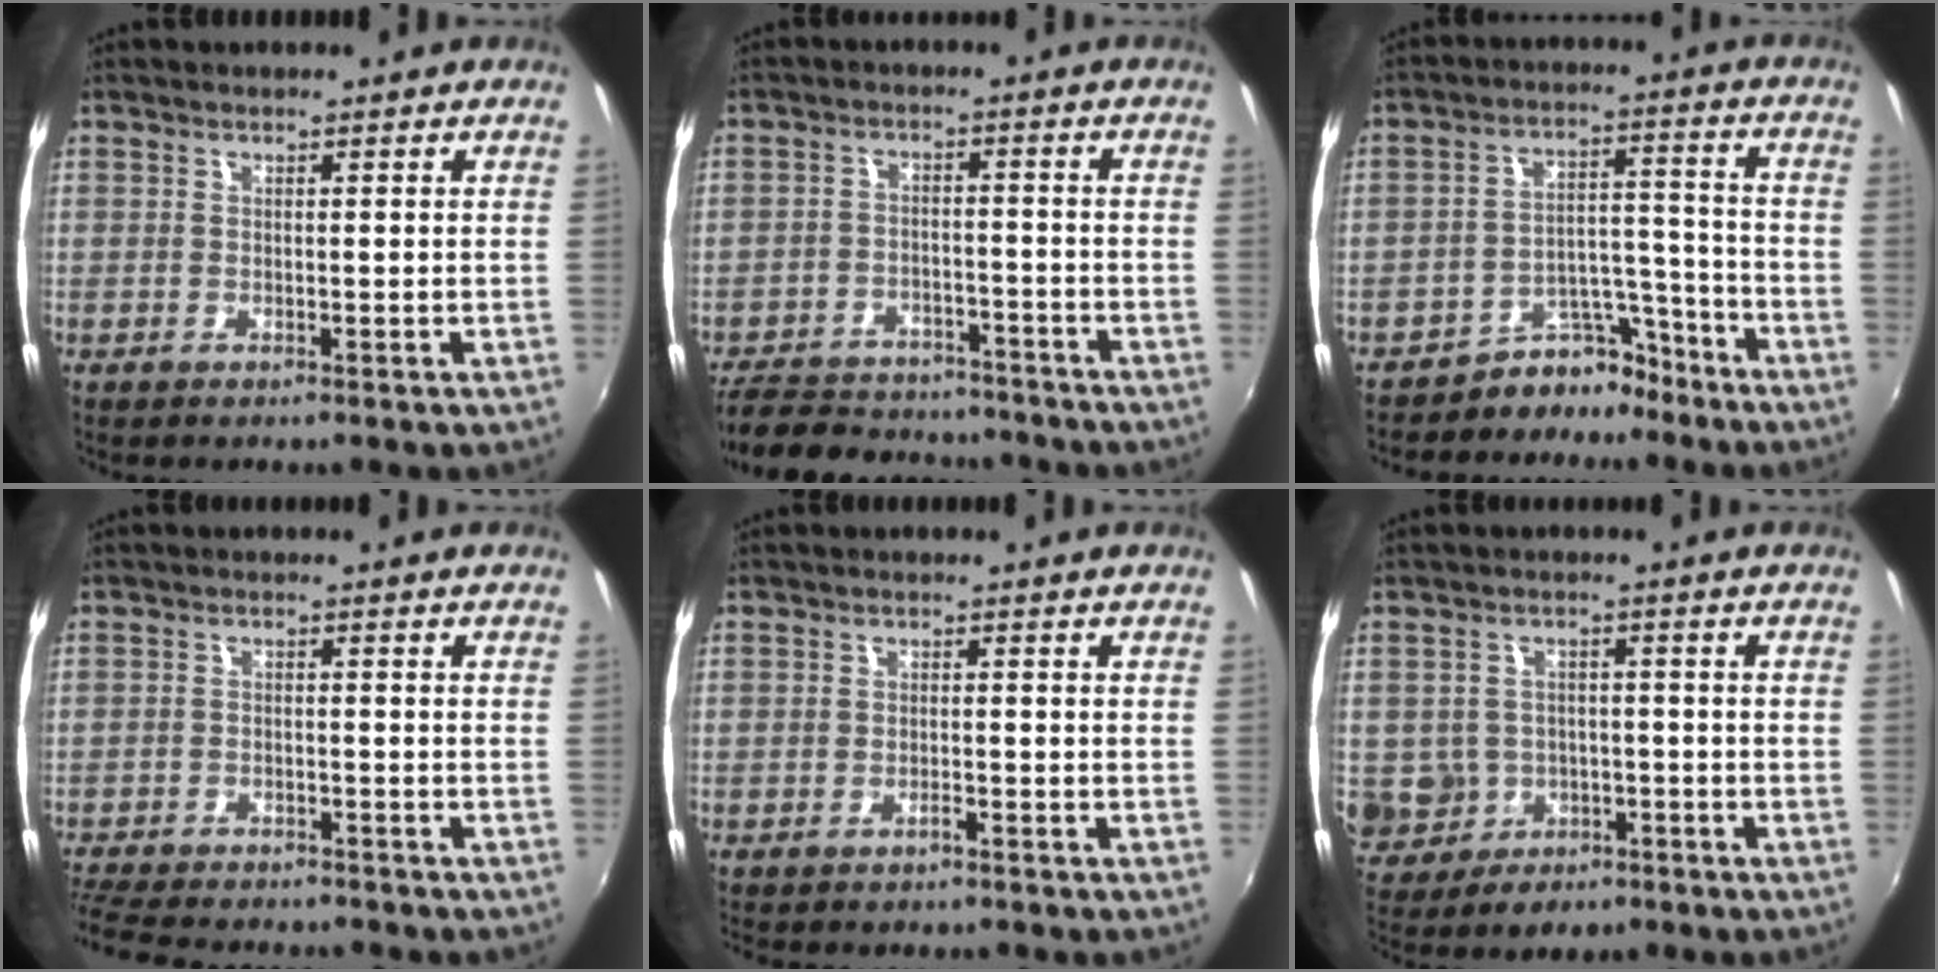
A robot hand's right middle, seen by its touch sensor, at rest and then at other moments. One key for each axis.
{"total": 15.3, "fx": -12.7, "fy": 6.7, "fz": 5.1, "tx": -0.132, "ty": 0.022, "tz": -0.175}
{"total": 7.7, "fx": -6.7, "fy": 3.7, "fz": 1.1, "tx": -0.005, "ty": 0.044, "tz": -0.099}
{"total": 12.0, "fx": -10.7, "fy": 3.1, "fz": 4.5, "tx": -0.119, "ty": -0.015, "tz": -0.171}
{"total": 1.4, "fx": -1.3, "fy": 0.3, "fz": 0.5, "tx": -0.014, "ty": 0.002, "tz": -0.020}
{"total": 9.1, "fx": -2.5, "fy": 8.4, "fz": 2.7, "tx": -0.094, "ty": 0.011, "tz": -0.018}